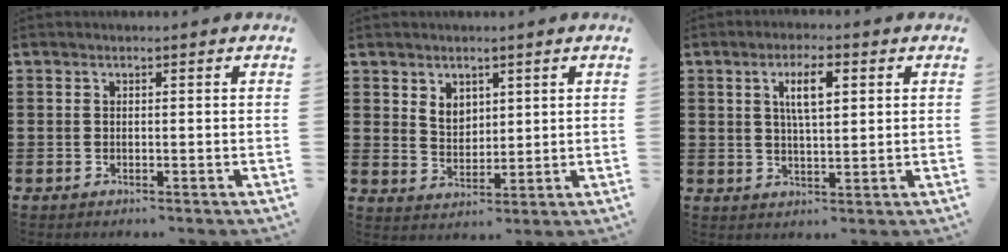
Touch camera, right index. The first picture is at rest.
{"total": 3.7, "force": [2.3, 2.6, 1.2], "torque": [-0.033, 0.009, 0.044]}
{"total": 5.6, "force": [1.7, 1.7, 5.0], "torque": [-0.095, 0.005, 0.026]}